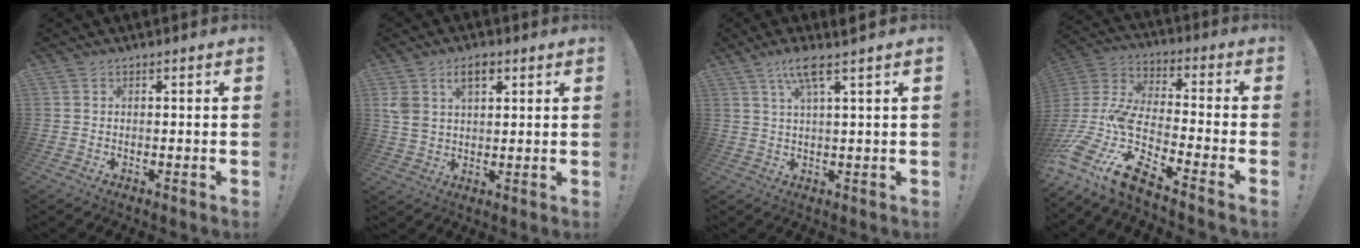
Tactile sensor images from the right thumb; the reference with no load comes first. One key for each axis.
{"total": 7.6, "fx": 3.9, "fy": 4.7, "fz": 4.6, "tx": -0.089, "ty": -0.007, "tz": 0.070}
{"total": 6.3, "fx": 3.6, "fy": 0.0, "fz": 5.1, "tx": -0.103, "ty": -0.006, "tz": 0.059}
{"total": 15.0, "fx": -9.5, "fy": 5.3, "fz": 10.3, "tx": -0.224, "ty": 0.029, "tz": -0.169}